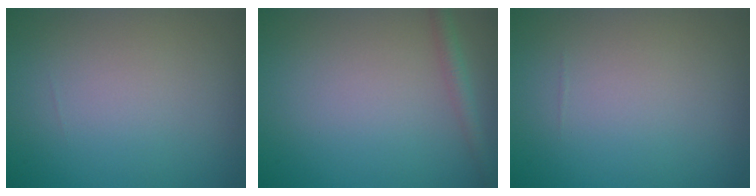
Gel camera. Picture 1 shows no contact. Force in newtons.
{"total": 1.6, "press": 1.6, "slide": 0.1}
{"total": 0.0}